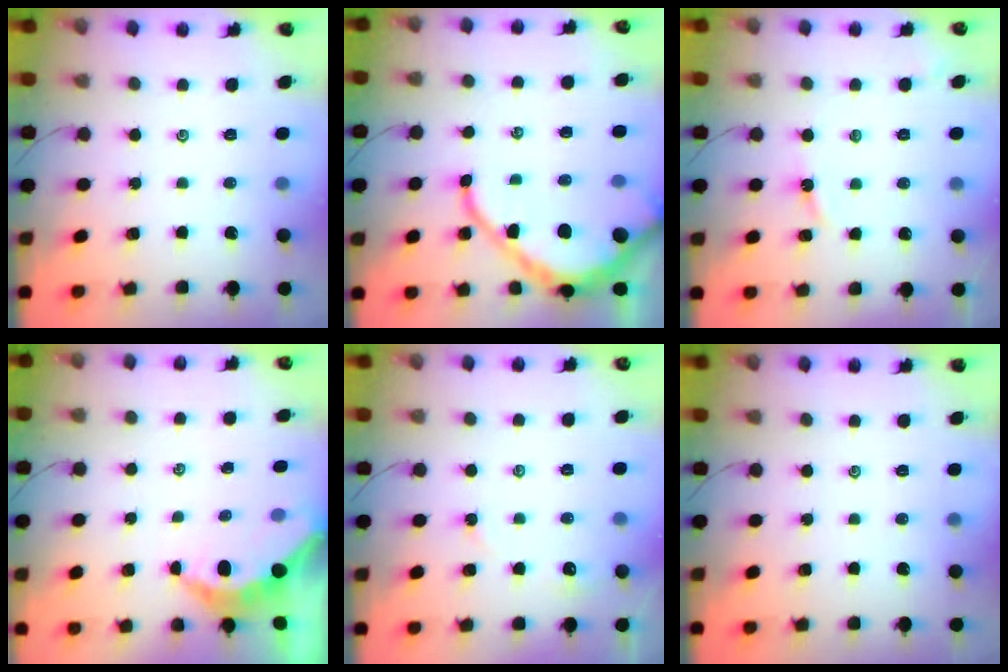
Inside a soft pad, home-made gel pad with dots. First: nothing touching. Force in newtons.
{"total": 14.6, "press": 14.5, "slide": 1.5}
{"total": 3.4, "press": 3.4, "slide": 0.4}
{"total": 4.0, "press": 4.0, "slide": 0.4}
{"total": 2.9, "press": 2.9, "slide": 0.5}
{"total": 0.0}